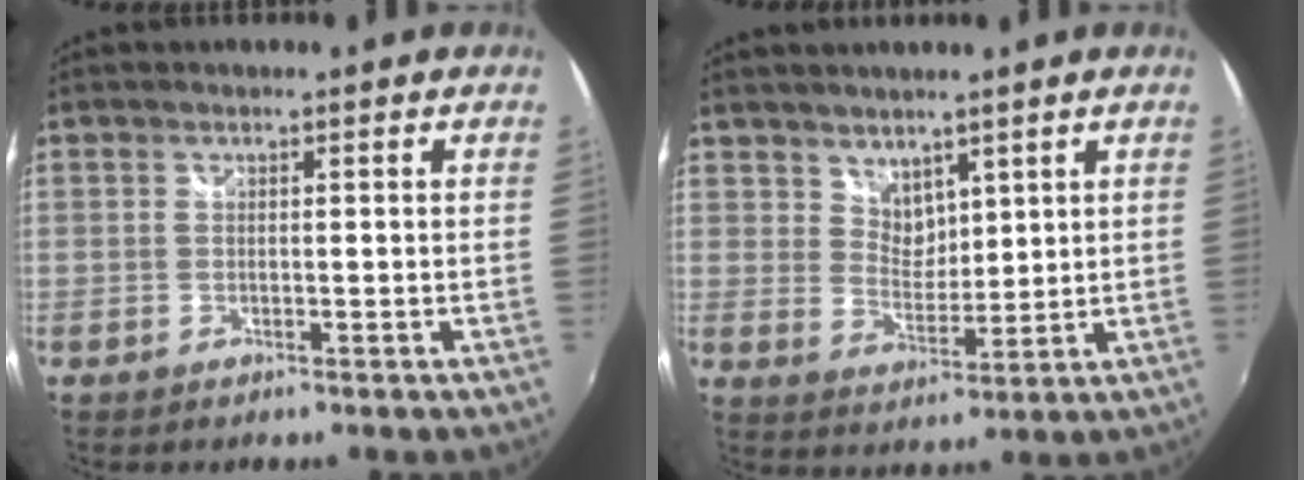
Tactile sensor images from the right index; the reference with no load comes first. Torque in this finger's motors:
{"motor_torque": [-0.05, 0.02, -0.06, 0.00]}